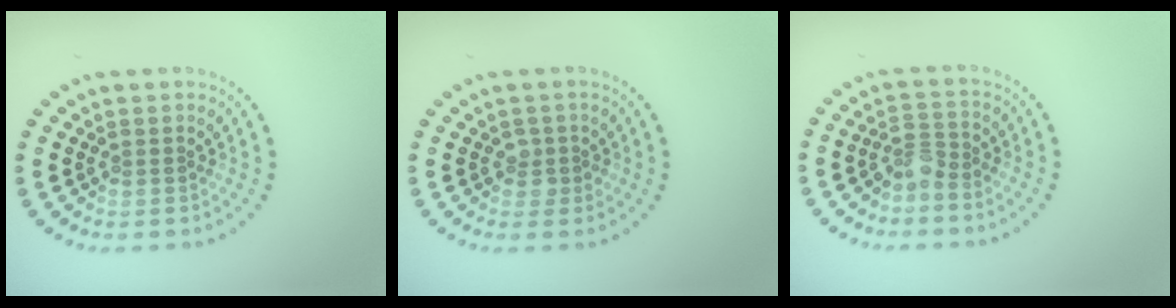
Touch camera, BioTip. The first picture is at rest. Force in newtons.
{"total": 1.2, "press": 1.0, "slide": 0.6}
{"total": 2.0, "press": 1.5, "slide": 1.3}